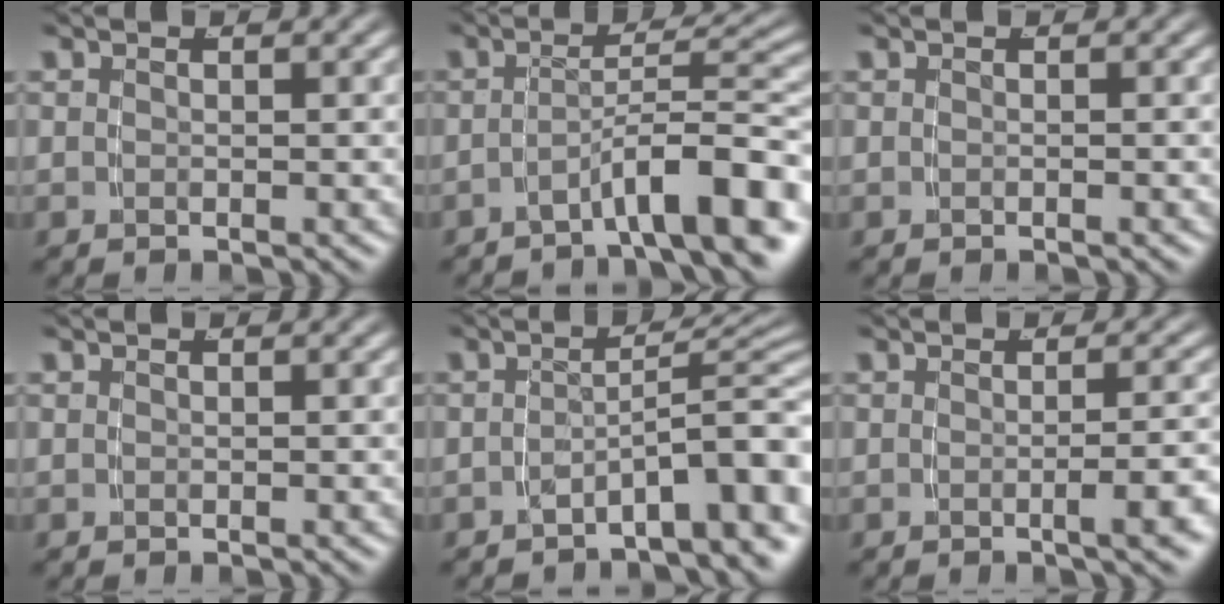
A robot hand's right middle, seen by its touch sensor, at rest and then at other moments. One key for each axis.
{"total": 6.2, "fx": -3.9, "fy": 0.5, "fz": 4.8, "tx": -0.064, "ty": 0.008, "tz": -0.062}
{"total": 0.0}
{"total": 0.0}
{"total": 7.3, "fx": -5.1, "fy": 1.4, "fz": 5.0, "tx": -0.055, "ty": 0.005, "tz": -0.073}
{"total": 2.3, "fx": -1.1, "fy": -0.3, "fz": 2.0, "tx": -0.022, "ty": 0.011, "tz": -0.021}